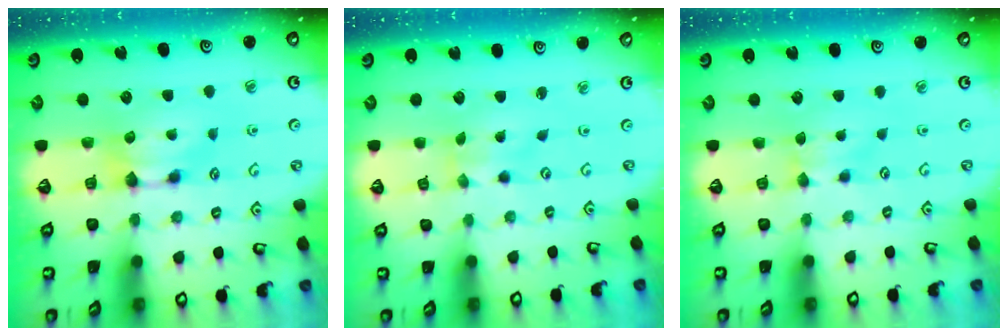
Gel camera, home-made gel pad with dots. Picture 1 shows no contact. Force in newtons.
{"total": 2.4, "press": 2.2, "slide": 1.0}
{"total": 2.4, "press": 2.3, "slide": 0.5}